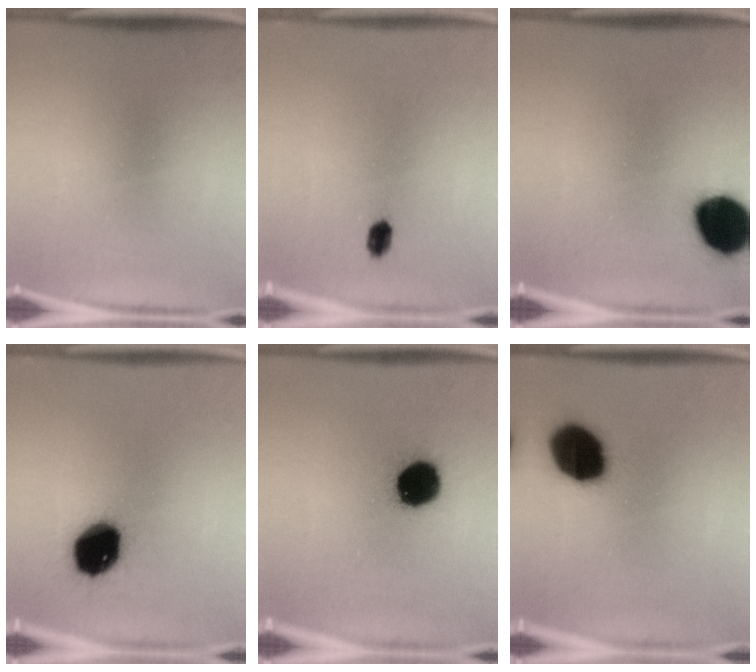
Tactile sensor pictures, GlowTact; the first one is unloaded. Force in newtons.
{"total": 2.4}
{"total": 15.1}
{"total": 14.9}
{"total": 14.6}
{"total": 16.1}